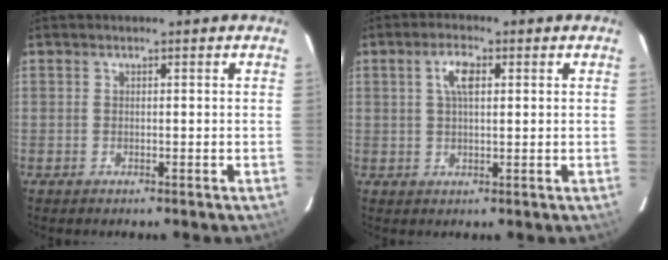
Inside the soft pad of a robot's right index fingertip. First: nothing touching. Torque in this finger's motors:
{"motor_torque": [0.15, 0.00, 0.13, 0.07]}